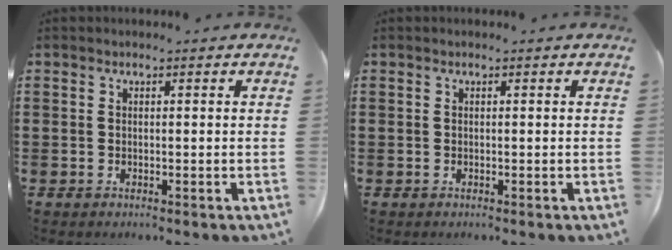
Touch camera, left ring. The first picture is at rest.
{"total": 0.0}